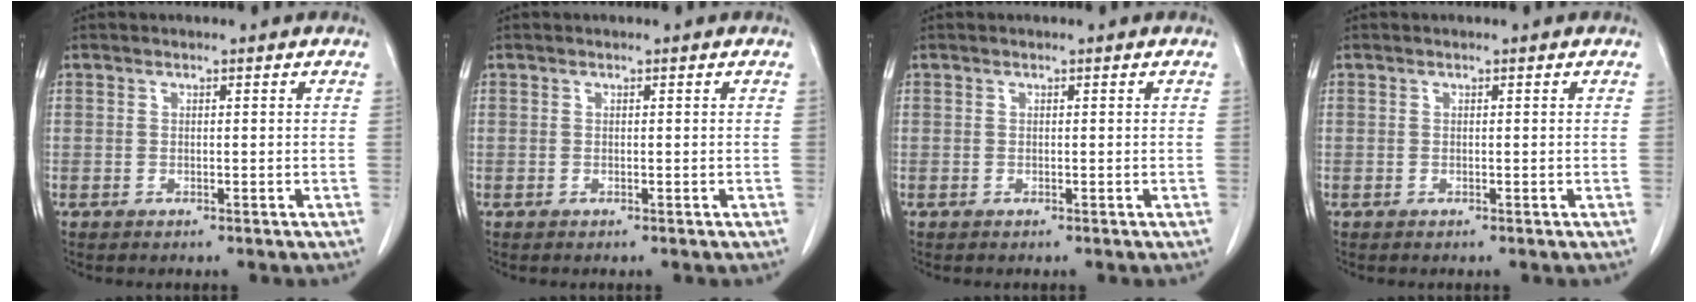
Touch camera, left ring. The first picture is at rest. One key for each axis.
{"total": 0.0}
{"total": 0.0}
{"total": 0.0}